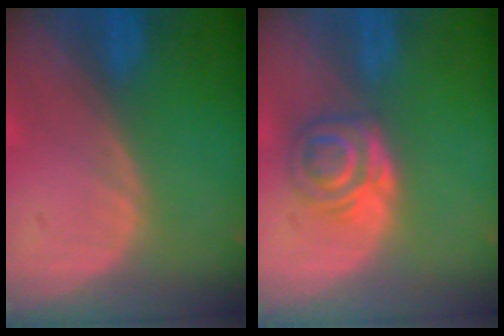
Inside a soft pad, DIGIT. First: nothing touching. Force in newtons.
{"total": 5.2, "press": 4.8, "slide": 2.1}